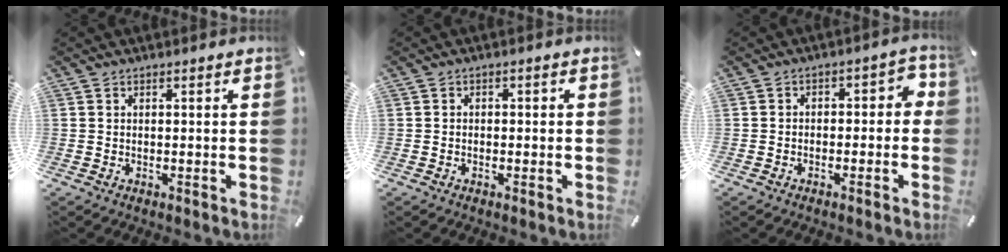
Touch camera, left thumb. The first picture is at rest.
{"total": 1.2, "force": [-0.8, 0.7, 0.6], "torque": [-0.012, 0.005, -0.017]}
{"total": 4.3, "force": [-1.7, 2.8, 2.7], "torque": [-0.042, 0.017, -0.036]}